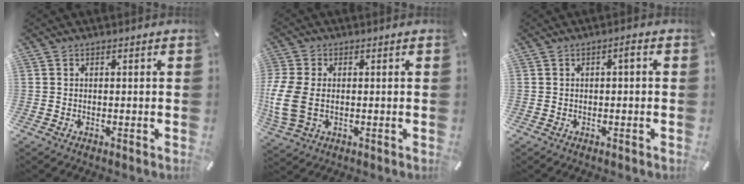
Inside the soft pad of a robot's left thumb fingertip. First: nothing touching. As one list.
[{"total": 8.8, "force": [-0.4, 6.0, 6.5], "torque": [-0.156, 0.001, -0.005]}, {"total": 1.7, "force": [-0.2, 0.5, 1.6], "torque": [-0.030, 0.008, -0.006]}]